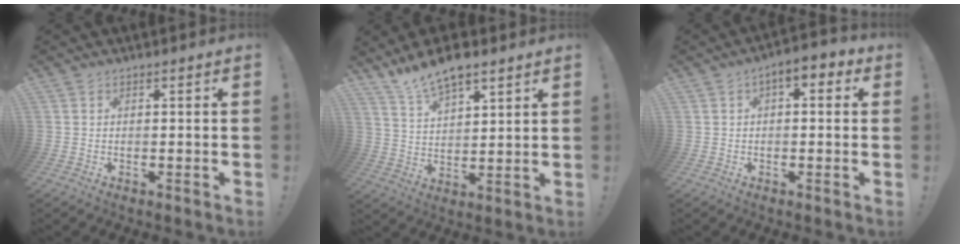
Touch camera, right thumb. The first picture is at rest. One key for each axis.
{"total": 9.9, "fx": 8.1, "fy": 3.4, "fz": 4.5, "tx": -0.084, "ty": -0.048, "tz": 0.152}
{"total": 4.1, "fx": 0.6, "fy": 2.3, "fz": 3.3, "tx": -0.041, "ty": 0.000, "tz": 0.006}